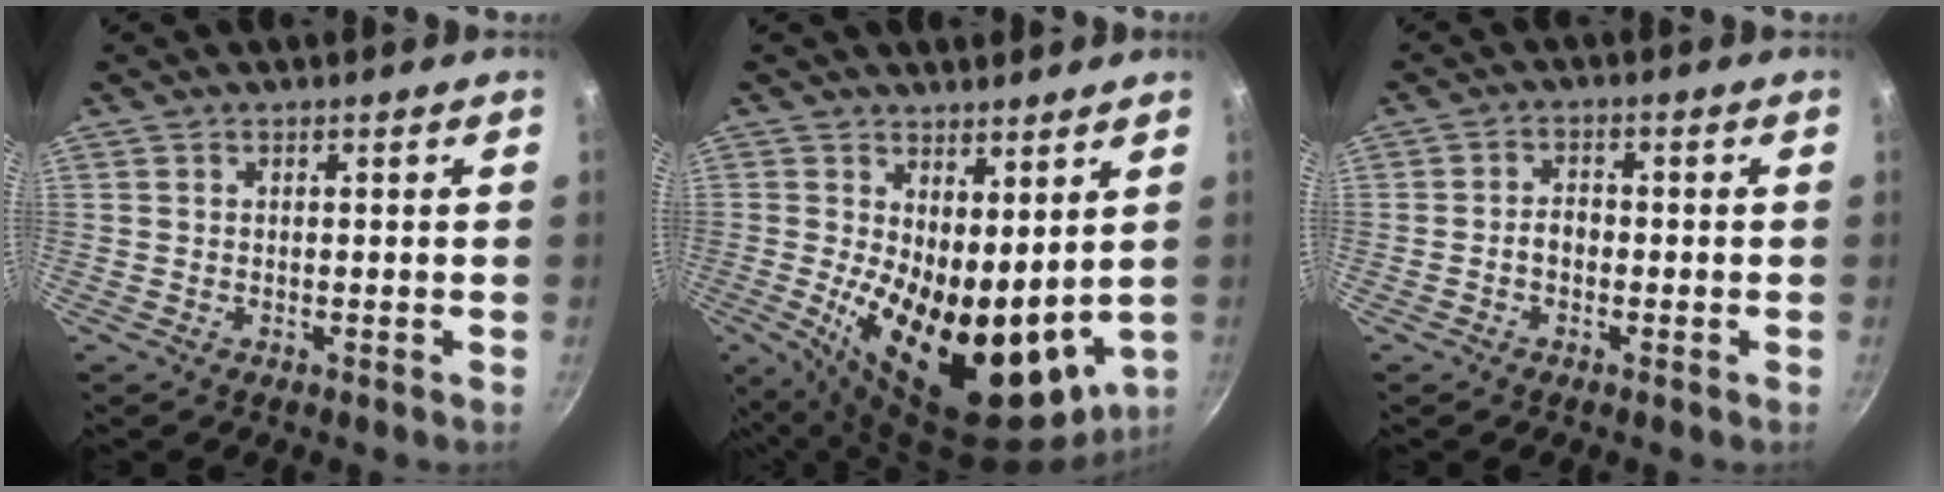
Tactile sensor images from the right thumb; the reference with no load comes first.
{"total": 18.0, "force": [1.5, 8.7, 15.7], "torque": [-0.201, -0.037, 0.043]}
{"total": 2.7, "force": [-0.8, 1.9, 1.7], "torque": [-0.015, 0.018, -0.016]}